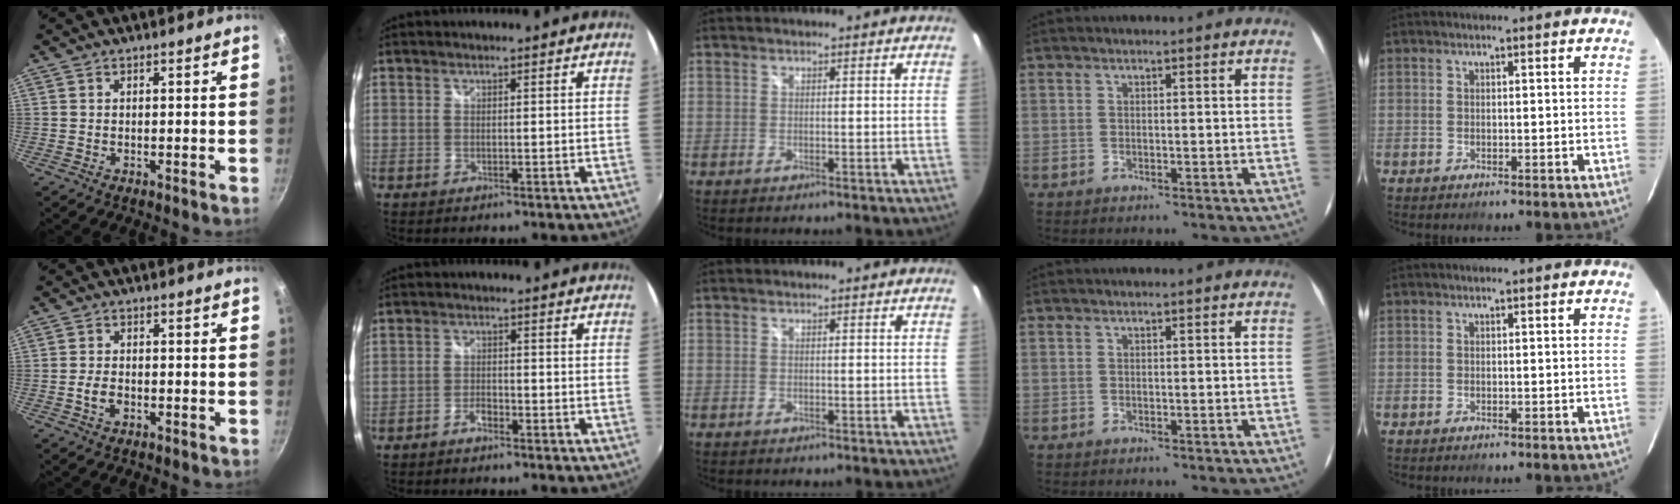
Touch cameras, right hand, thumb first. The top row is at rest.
{"thumb": {"total": 3.0, "force": [-1.0, 1.9, 2.1], "torque": [-0.040, 0.011, -0.020]}, "index": {"total": 2.1, "force": [-1.7, 0.8, 0.9], "torque": [-0.024, 0.004, -0.031]}}